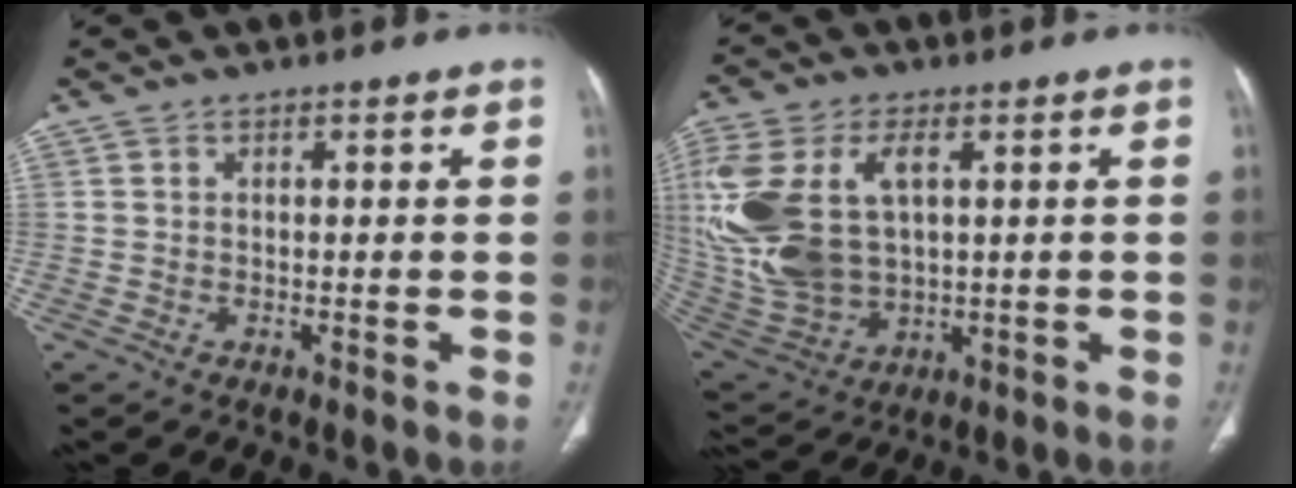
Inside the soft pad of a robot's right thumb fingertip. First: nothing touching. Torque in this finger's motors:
{"motor_torque": [0.41, 0.51, 1.42, 1.35, 0.65]}